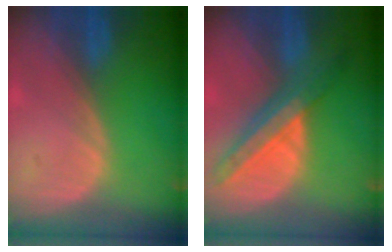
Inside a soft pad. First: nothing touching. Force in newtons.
{"total": 8.7, "press": 7.6, "slide": 4.2}